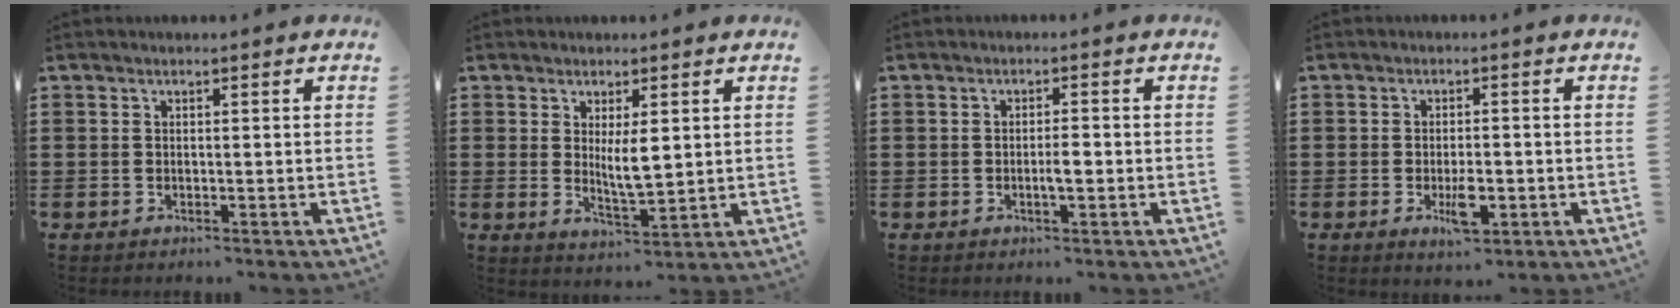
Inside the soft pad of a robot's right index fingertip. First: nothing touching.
{"total": 4.9, "force": [0.9, 1.7, 4.5], "torque": [-0.072, -0.004, 0.013]}
{"total": 2.2, "force": [-0.5, 0.5, 2.1], "torque": [-0.038, 0.002, -0.008]}
{"total": 5.0, "force": [-1.6, 1.9, 4.4], "torque": [-0.077, 0.002, -0.025]}